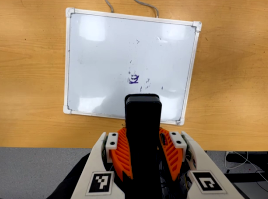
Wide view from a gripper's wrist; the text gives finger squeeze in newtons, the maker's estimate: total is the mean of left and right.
{"total": 8.6, "left": 7.1, "right": 10.1}